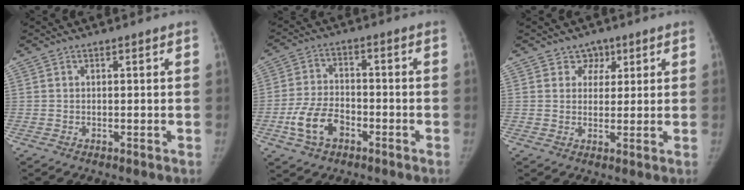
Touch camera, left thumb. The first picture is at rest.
{"total": 9.0, "force": [-4.0, 5.7, 5.7], "torque": [-0.107, 0.024, -0.074]}
{"total": 3.8, "force": [1.9, 3.2, 0.3], "torque": [0.027, -0.006, 0.026]}